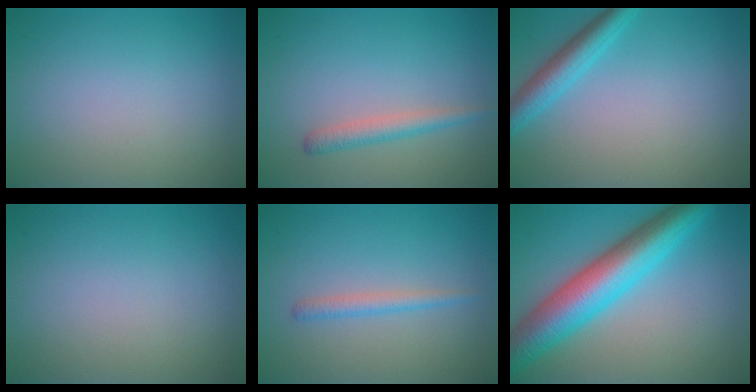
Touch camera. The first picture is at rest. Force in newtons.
{"total": 1.9, "press": 1.9, "slide": 0.0}
{"total": 3.4, "press": 3.4, "slide": 0.1}
{"total": 0.0}
{"total": 1.5, "press": 1.5, "slide": 0.1}
{"total": 9.3, "press": 9.3, "slide": 0.2}